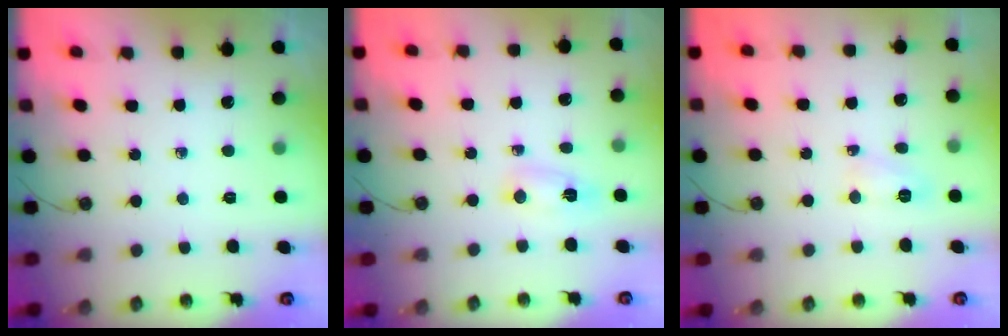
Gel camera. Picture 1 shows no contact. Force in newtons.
{"total": 3.0, "press": 2.7, "slide": 1.4}
{"total": 3.9, "press": 3.8, "slide": 0.7}